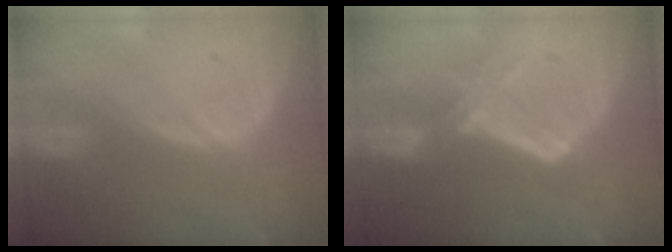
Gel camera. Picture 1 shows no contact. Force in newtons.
{"total": 5.8, "press": 5.4, "slide": 2.1}